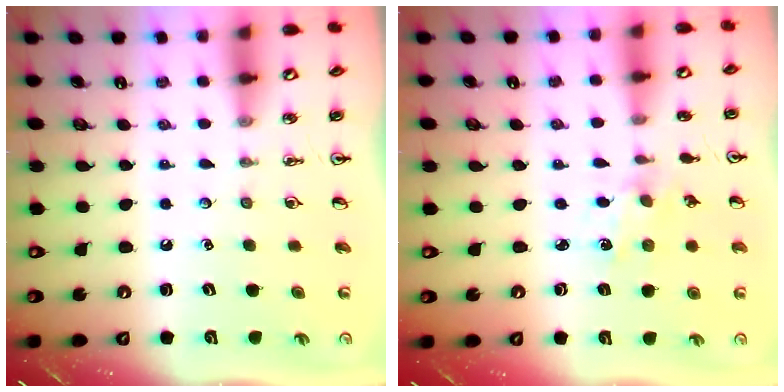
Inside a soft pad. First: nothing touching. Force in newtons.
{"total": 1.0, "press": 1.0, "slide": 0.2}